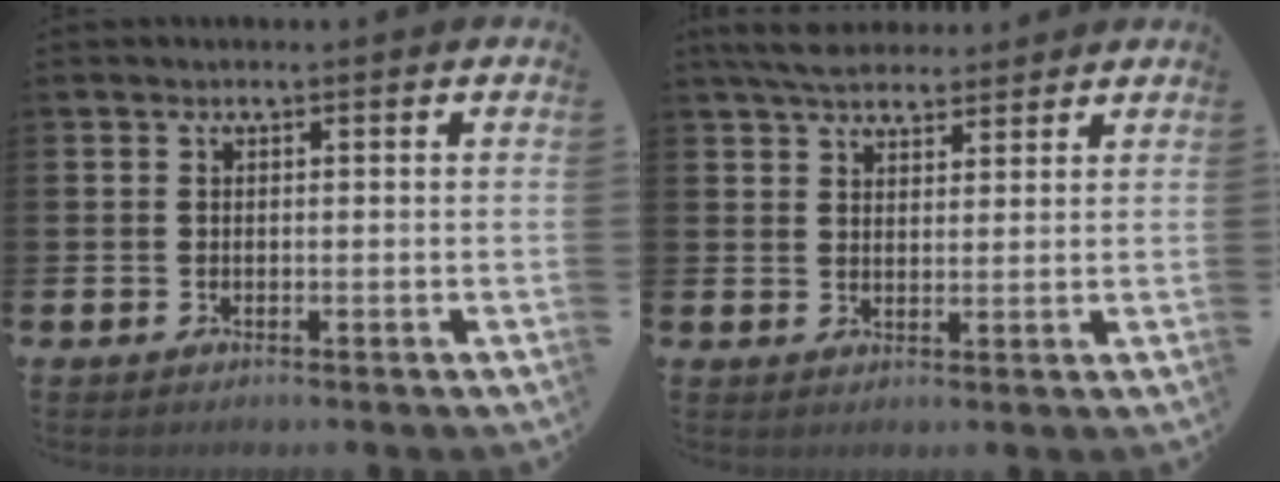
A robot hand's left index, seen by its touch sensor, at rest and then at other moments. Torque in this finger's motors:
{"motor_torque": [1.09, -1.04, 0.28, 0.18]}